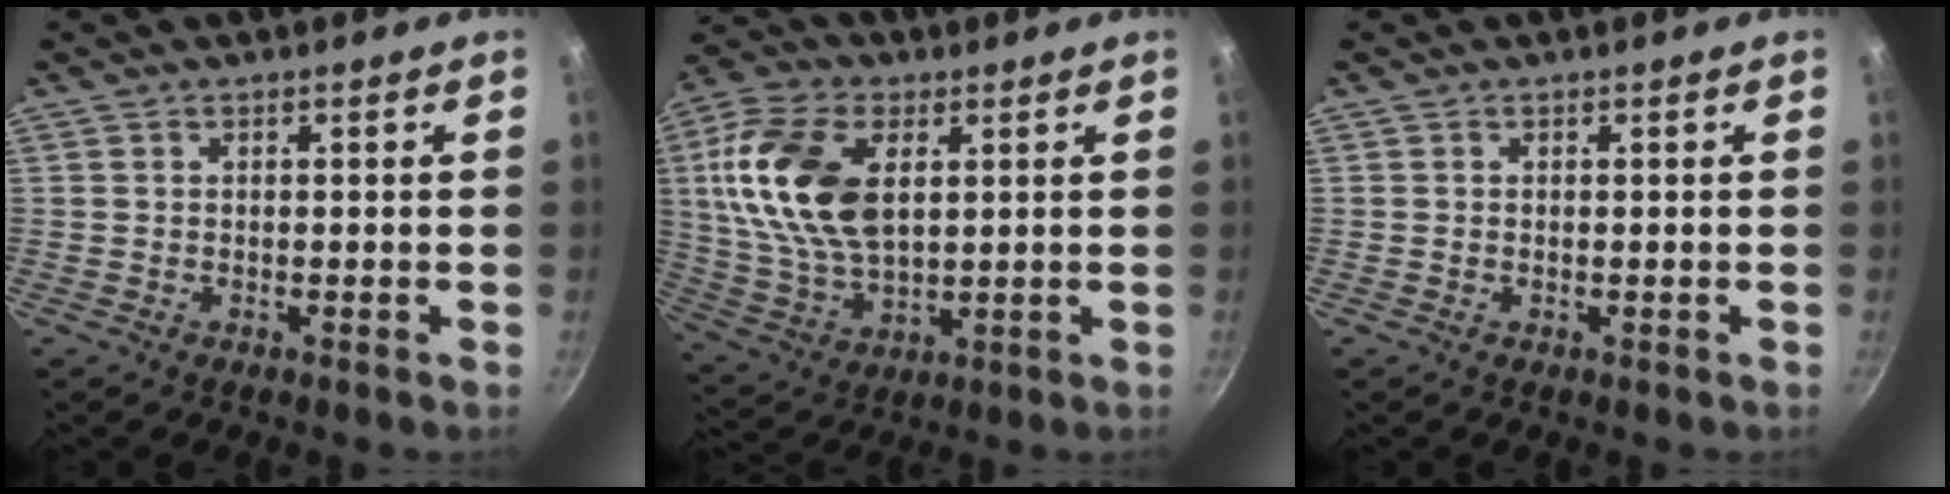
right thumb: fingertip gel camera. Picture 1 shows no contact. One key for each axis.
{"total": 18.1, "fx": 4.1, "fy": 10.8, "fz": 14.0, "tx": -0.257, "ty": -0.004, "tz": 0.080}
{"total": 0.0}